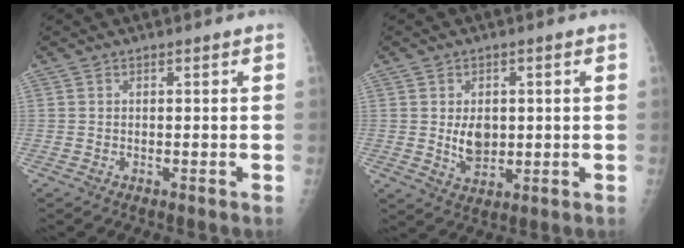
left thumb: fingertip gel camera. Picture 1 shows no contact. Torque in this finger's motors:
{"motor_torque": [0.13, -0.01, 0.54, -0.04, 0.02]}